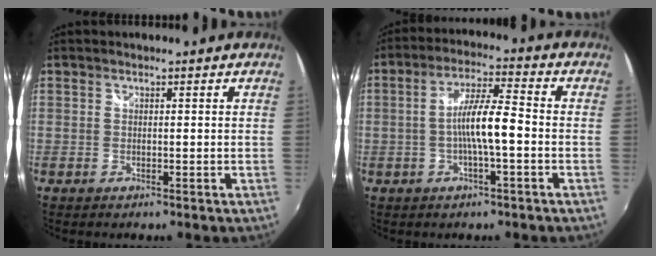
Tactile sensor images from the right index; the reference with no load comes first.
{"total": 8.0, "force": [-1.7, 0.9, 7.8], "torque": [-0.151, 0.007, -0.030]}